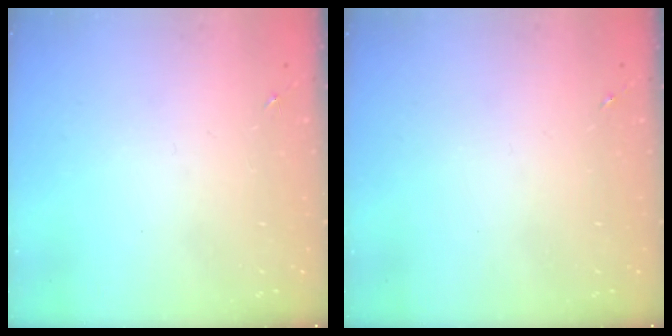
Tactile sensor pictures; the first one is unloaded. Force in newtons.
{"total": 0.0}